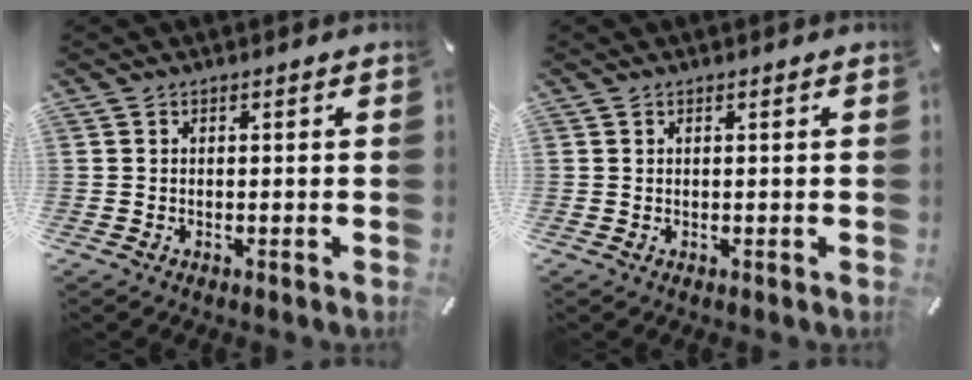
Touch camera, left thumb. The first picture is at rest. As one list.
[{"total": 0.0}]